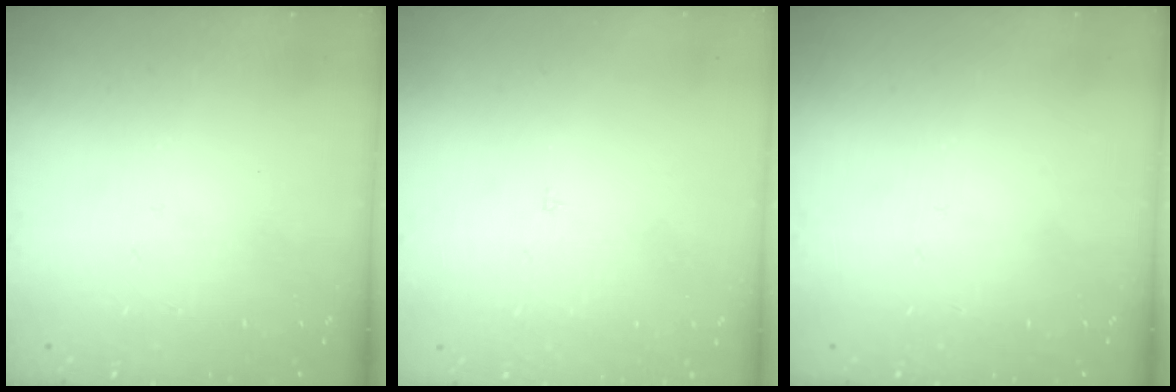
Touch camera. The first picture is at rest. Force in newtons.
{"total": 2.2, "press": 2.2, "slide": 0.2}
{"total": 0.0}